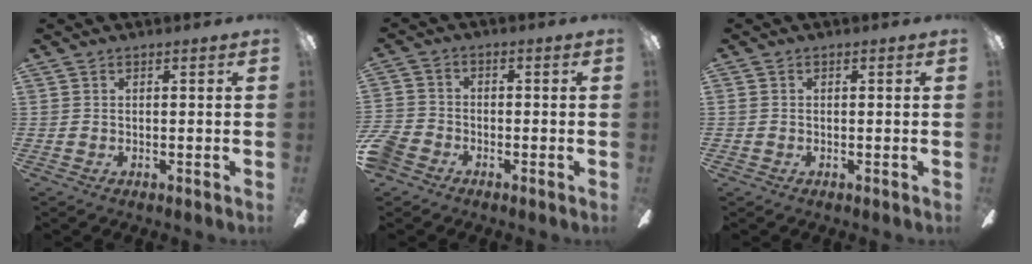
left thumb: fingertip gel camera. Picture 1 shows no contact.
{"total": 5.8, "force": [-3.4, 4.0, 2.4], "torque": [-0.060, 0.018, -0.068]}
{"total": 0.6, "force": [-0.2, 0.5, 0.3], "torque": [-0.005, 0.005, -0.005]}